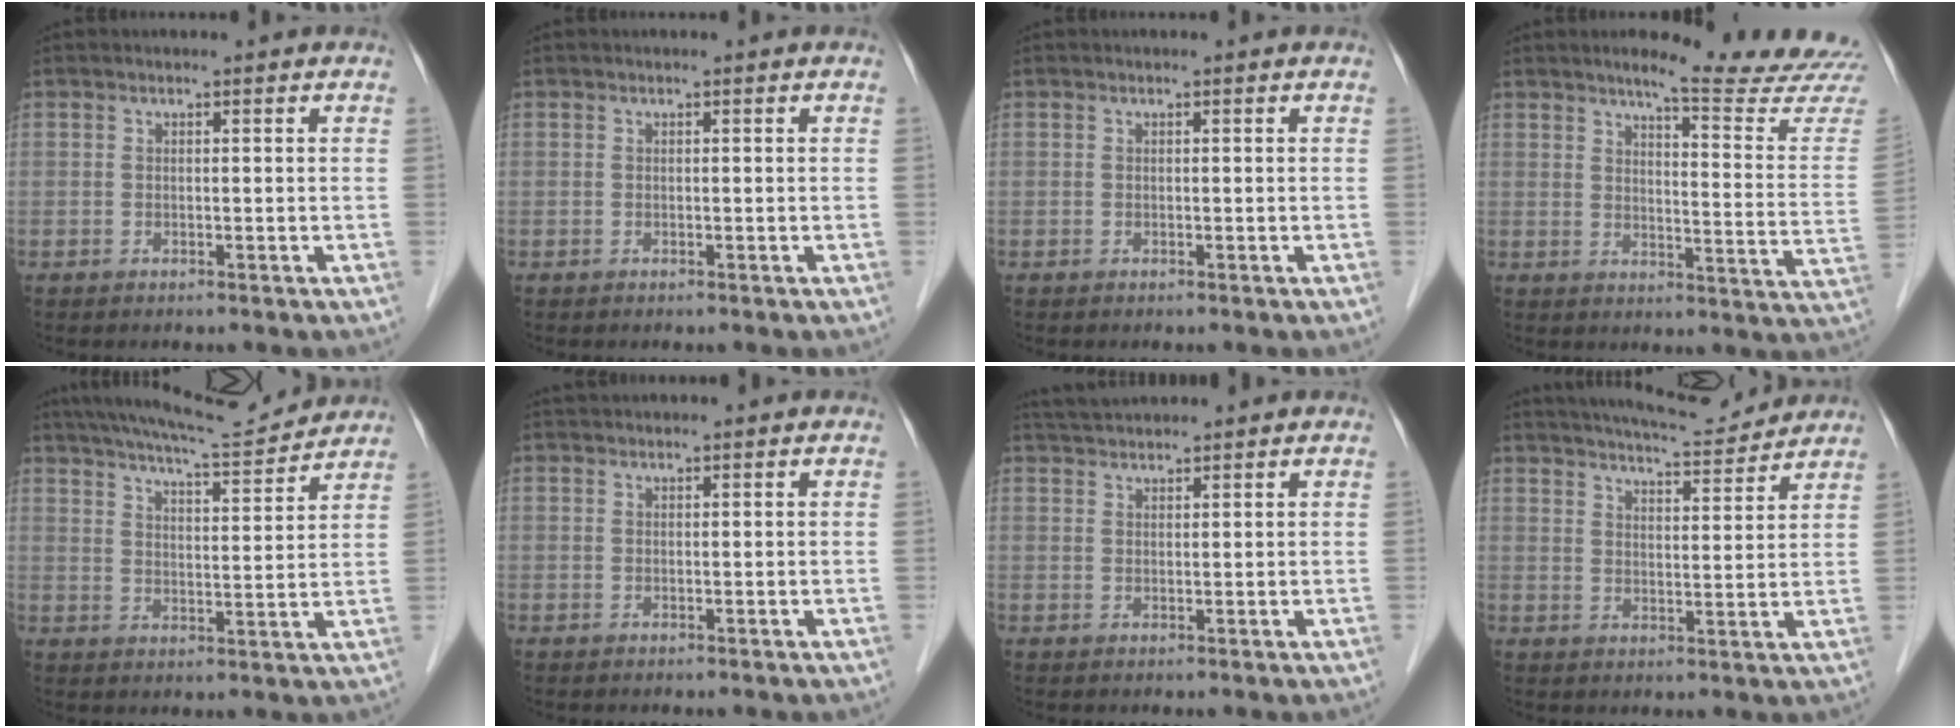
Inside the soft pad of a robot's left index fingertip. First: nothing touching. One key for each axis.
{"total": 0.0}
{"total": 0.0}
{"total": 16.0, "fx": 15.0, "fy": -1.1, "fz": 5.6, "tx": -0.076, "ty": -0.104, "tz": 0.168}
{"total": 12.3, "fx": 11.6, "fy": 0.4, "fz": 4.0, "tx": -0.073, "ty": 0.010, "tz": 0.170}
{"total": 1.5, "fx": 1.4, "fy": 0.2, "fz": 0.4, "tx": -0.009, "ty": 0.024, "tz": 0.028}
{"total": 3.9, "fx": 3.8, "fy": 0.1, "fz": 1.0, "tx": -0.021, "ty": 0.030, "tz": 0.072}
{"total": 10.2, "fx": 9.8, "fy": 0.7, "fz": 2.8, "tx": -0.049, "ty": 0.008, "tz": 0.138}